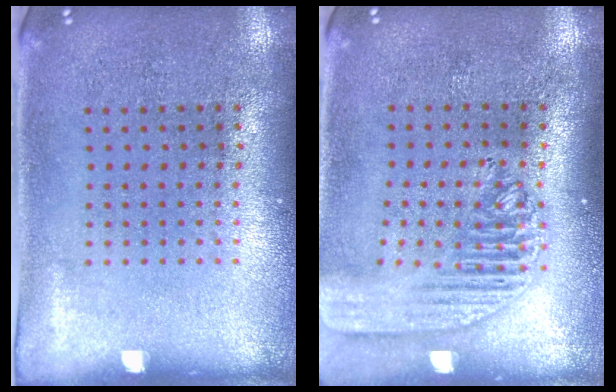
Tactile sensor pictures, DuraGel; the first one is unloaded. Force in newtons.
{"total": 2.1, "press": 1.8, "slide": 1.1}